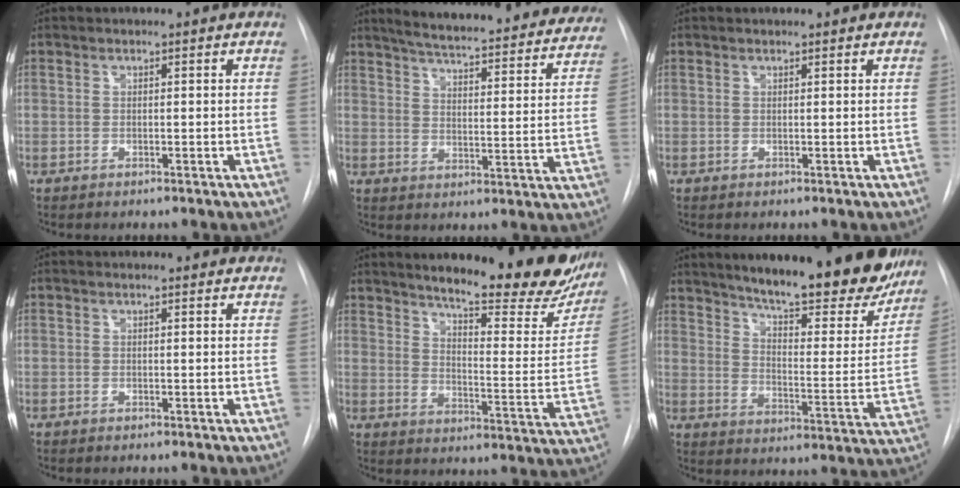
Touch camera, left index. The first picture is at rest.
{"total": 28.7, "force": [25.9, 5.0, 11.5], "torque": [-0.172, -0.062, 0.310]}
{"total": 0.9, "force": [0.8, 0.2, 0.5], "torque": [-0.007, 0.011, 0.012]}
{"total": 2.6, "force": [2.3, 0.8, 0.8], "torque": [-0.012, 0.008, 0.016]}
{"total": 24.5, "force": [19.6, 4.6, 14.0], "torque": [-0.192, -0.058, 0.243]}
{"total": 28.1, "force": [22.4, 6.1, 15.8], "torque": [-0.227, -0.058, 0.286]}